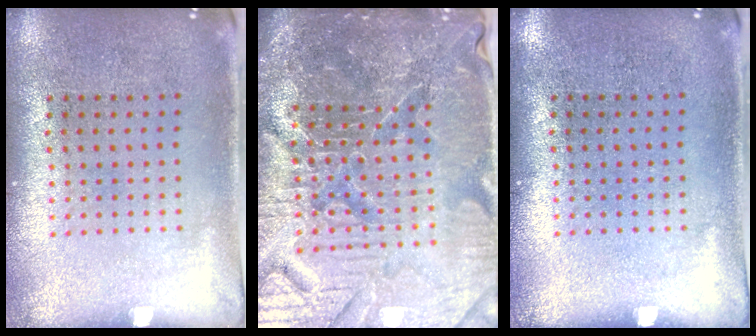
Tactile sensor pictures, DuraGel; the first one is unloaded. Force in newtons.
{"total": 6.3, "press": 5.7, "slide": 2.6}
{"total": 0.0}